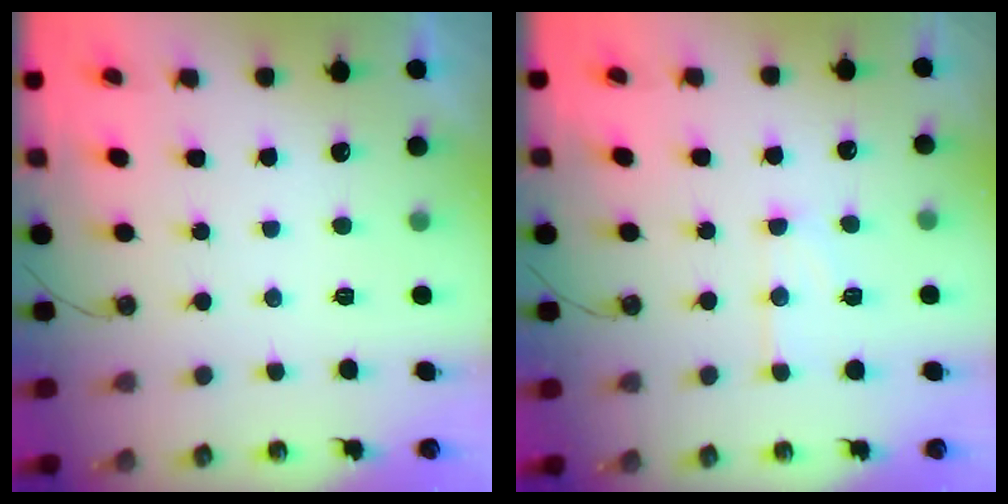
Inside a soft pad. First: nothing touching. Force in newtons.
{"total": 8.0, "press": 7.9, "slide": 0.6}